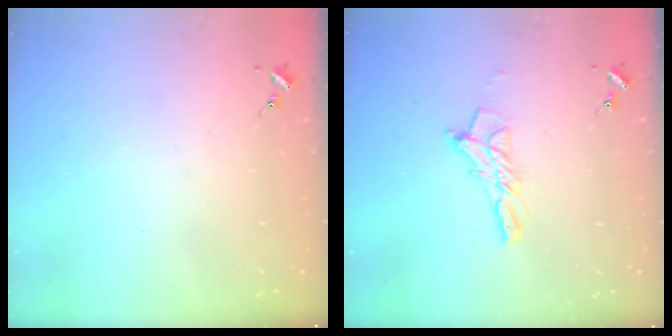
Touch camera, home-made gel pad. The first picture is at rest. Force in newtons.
{"total": 10.7, "press": 10.7, "slide": 0.9}